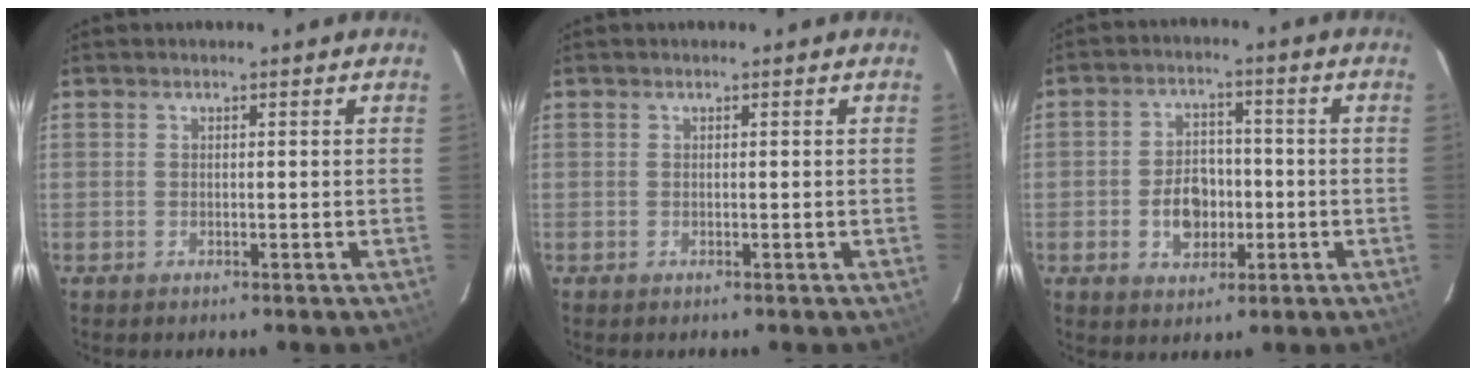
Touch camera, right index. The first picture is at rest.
{"total": 0.0}
{"total": 7.6, "force": [-2.0, 5.6, 4.7], "torque": [-0.089, 0.014, -0.022]}